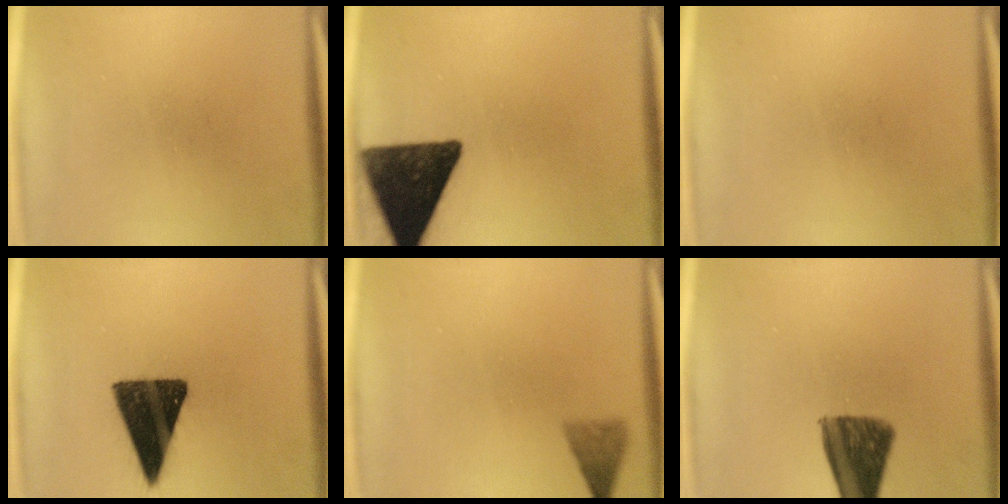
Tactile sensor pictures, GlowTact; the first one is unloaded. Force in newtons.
{"total": 16.3}
{"total": 0.0}
{"total": 14.7}
{"total": 2.5}
{"total": 10.3}